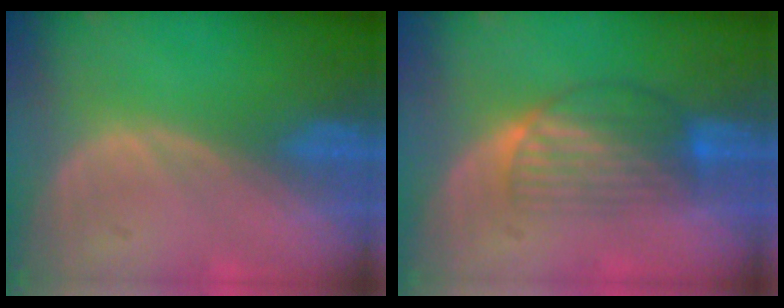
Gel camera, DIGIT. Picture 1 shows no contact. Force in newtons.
{"total": 6.9, "press": 6.1, "slide": 3.2}